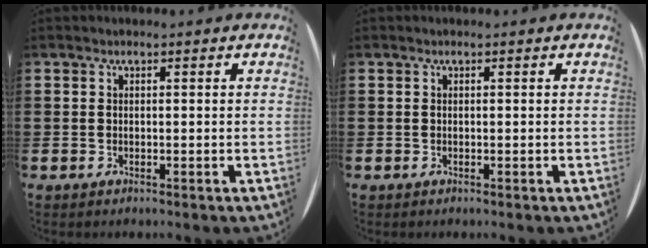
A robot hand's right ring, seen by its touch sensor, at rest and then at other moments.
{"total": 0.0}